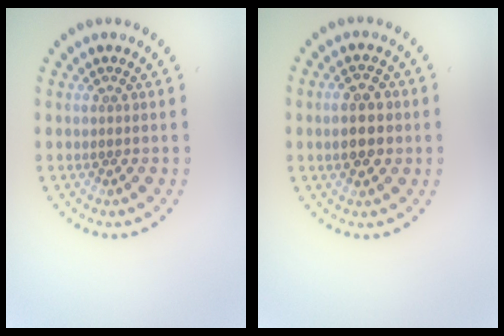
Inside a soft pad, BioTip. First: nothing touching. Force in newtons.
{"total": 4.3, "press": 4.3, "slide": 0.1}